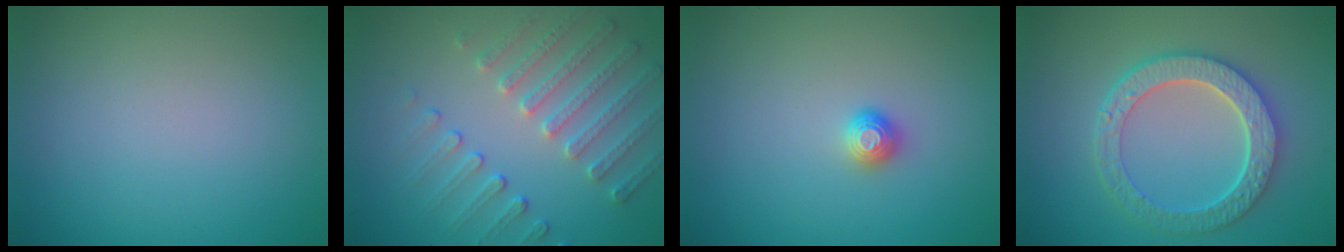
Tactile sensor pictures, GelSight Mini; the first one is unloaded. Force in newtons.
{"total": 4.2, "press": 3.6, "slide": 2.1}
{"total": 1.1, "press": 1.1, "slide": 0.1}
{"total": 5.8, "press": 4.9, "slide": 3.1}